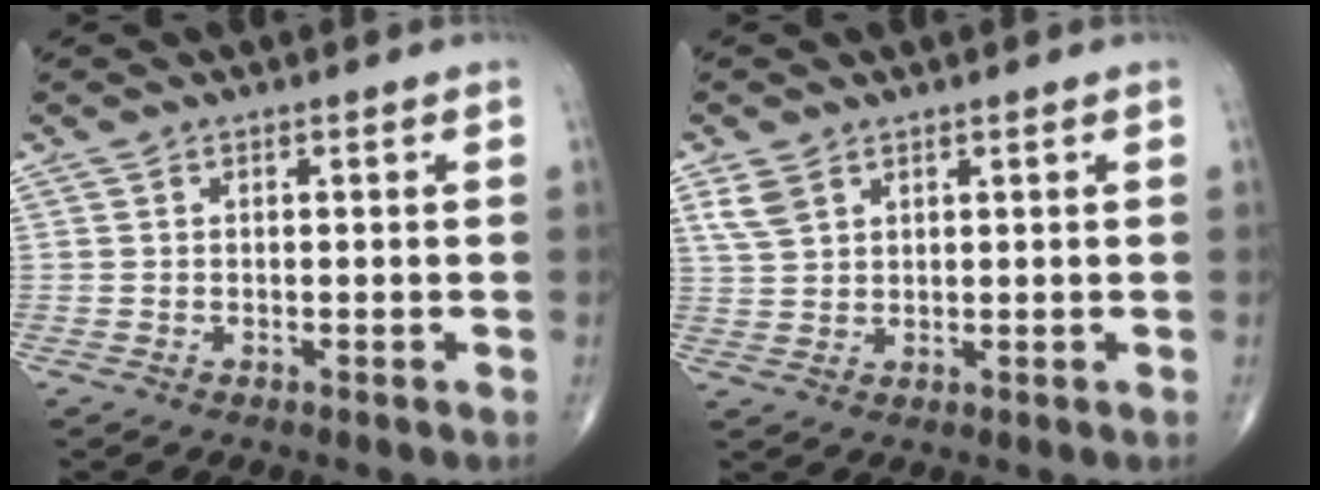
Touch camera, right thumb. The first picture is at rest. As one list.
[{"total": 3.9, "force": [2.3, 2.4, 2.1], "torque": [-0.040, -0.003, 0.054]}]